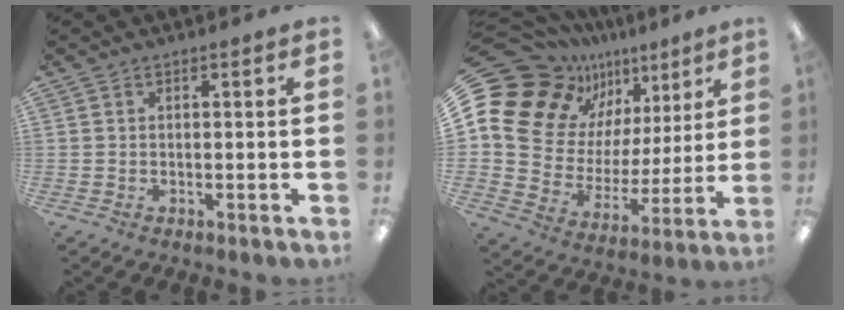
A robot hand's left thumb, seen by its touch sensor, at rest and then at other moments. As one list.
[{"total": 18.1, "force": [10.2, 13.3, 6.9], "torque": [-0.140, -0.069, 0.208]}]